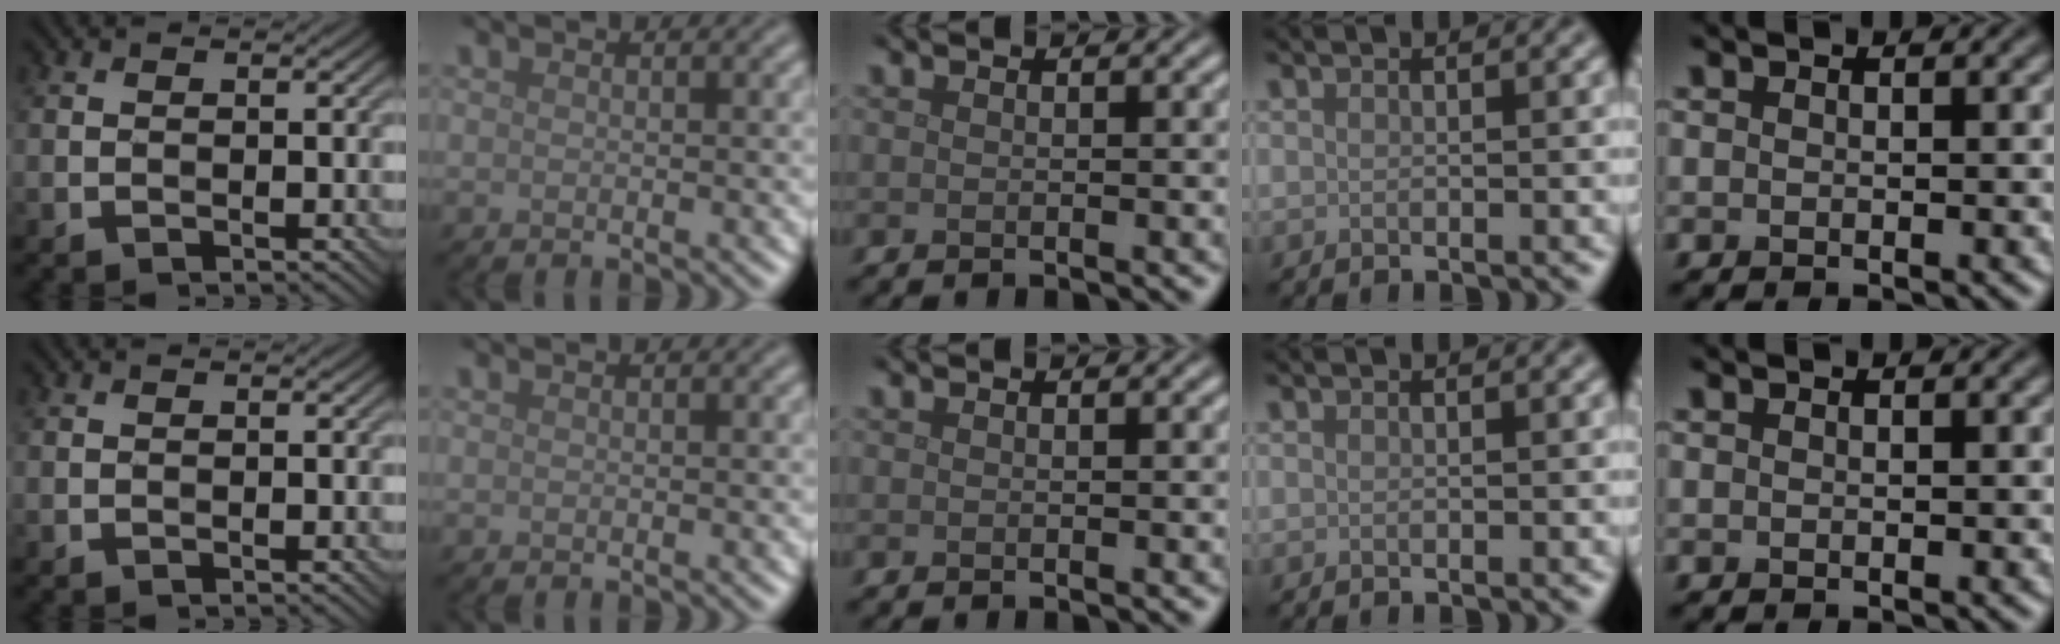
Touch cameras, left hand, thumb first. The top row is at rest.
{}